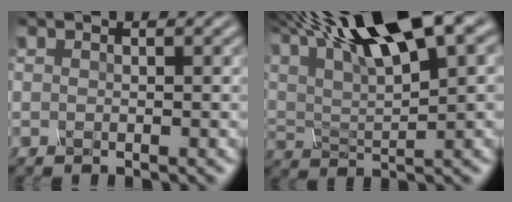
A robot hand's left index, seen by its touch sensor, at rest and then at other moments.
{"total": 13.3, "force": [9.2, 2.2, 9.4], "torque": [-0.187, 0.037, 0.162]}